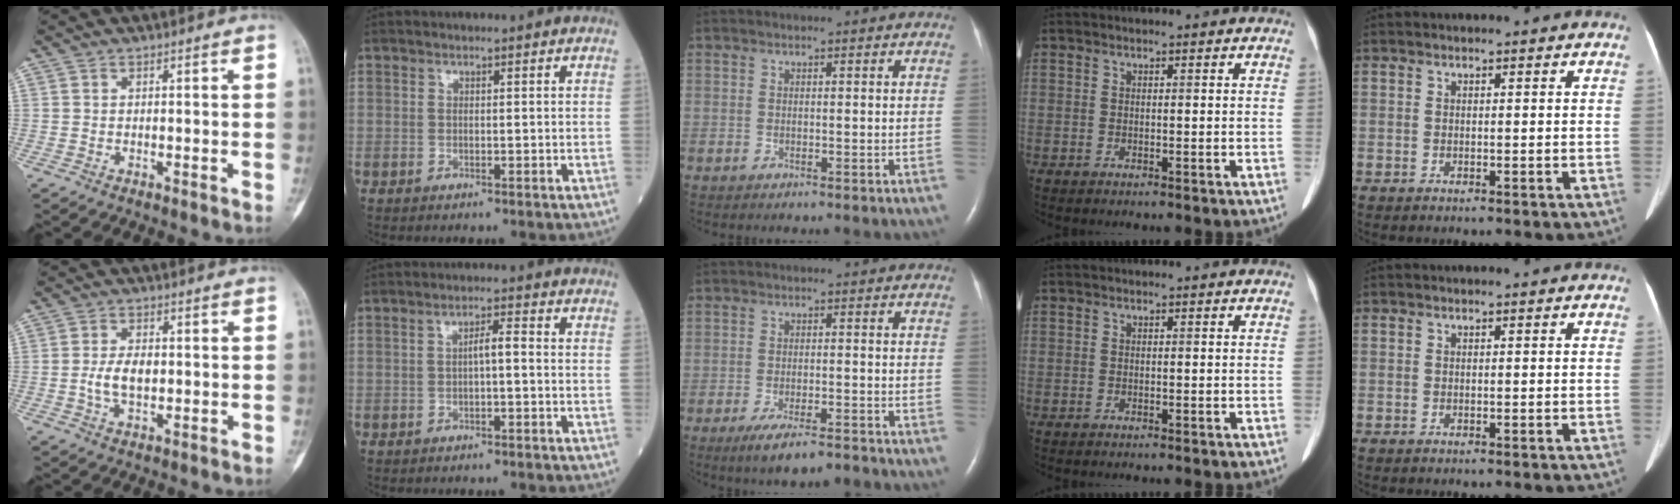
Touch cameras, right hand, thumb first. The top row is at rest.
{"thumb": {"total": 5.4, "force": [-0.4, 3.0, 4.4], "torque": [-0.084, 0.005, -0.009]}, "index": {"total": 2.4, "force": [-0.3, 0.4, 2.4], "torque": [-0.036, 0.007, -0.007]}, "middle": {"total": 6.3, "force": [-5.0, 1.0, 3.8], "torque": [-0.066, -0.011, -0.083]}}